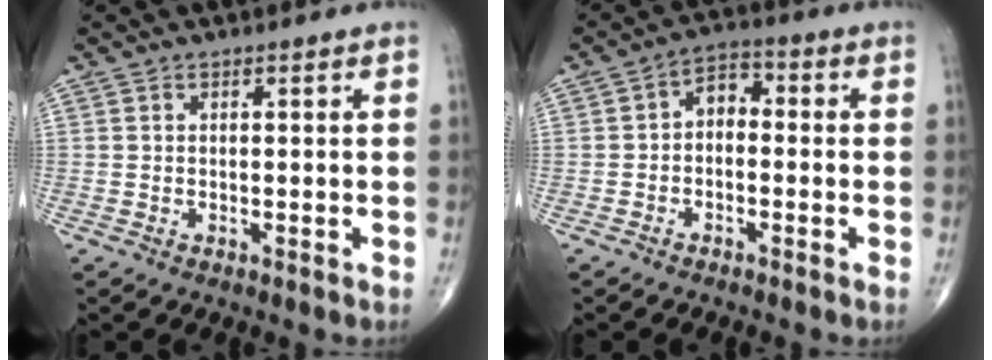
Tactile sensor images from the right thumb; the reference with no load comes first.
{"total": 4.7, "force": [-0.6, 3.2, 3.4], "torque": [-0.039, 0.026, -0.025]}